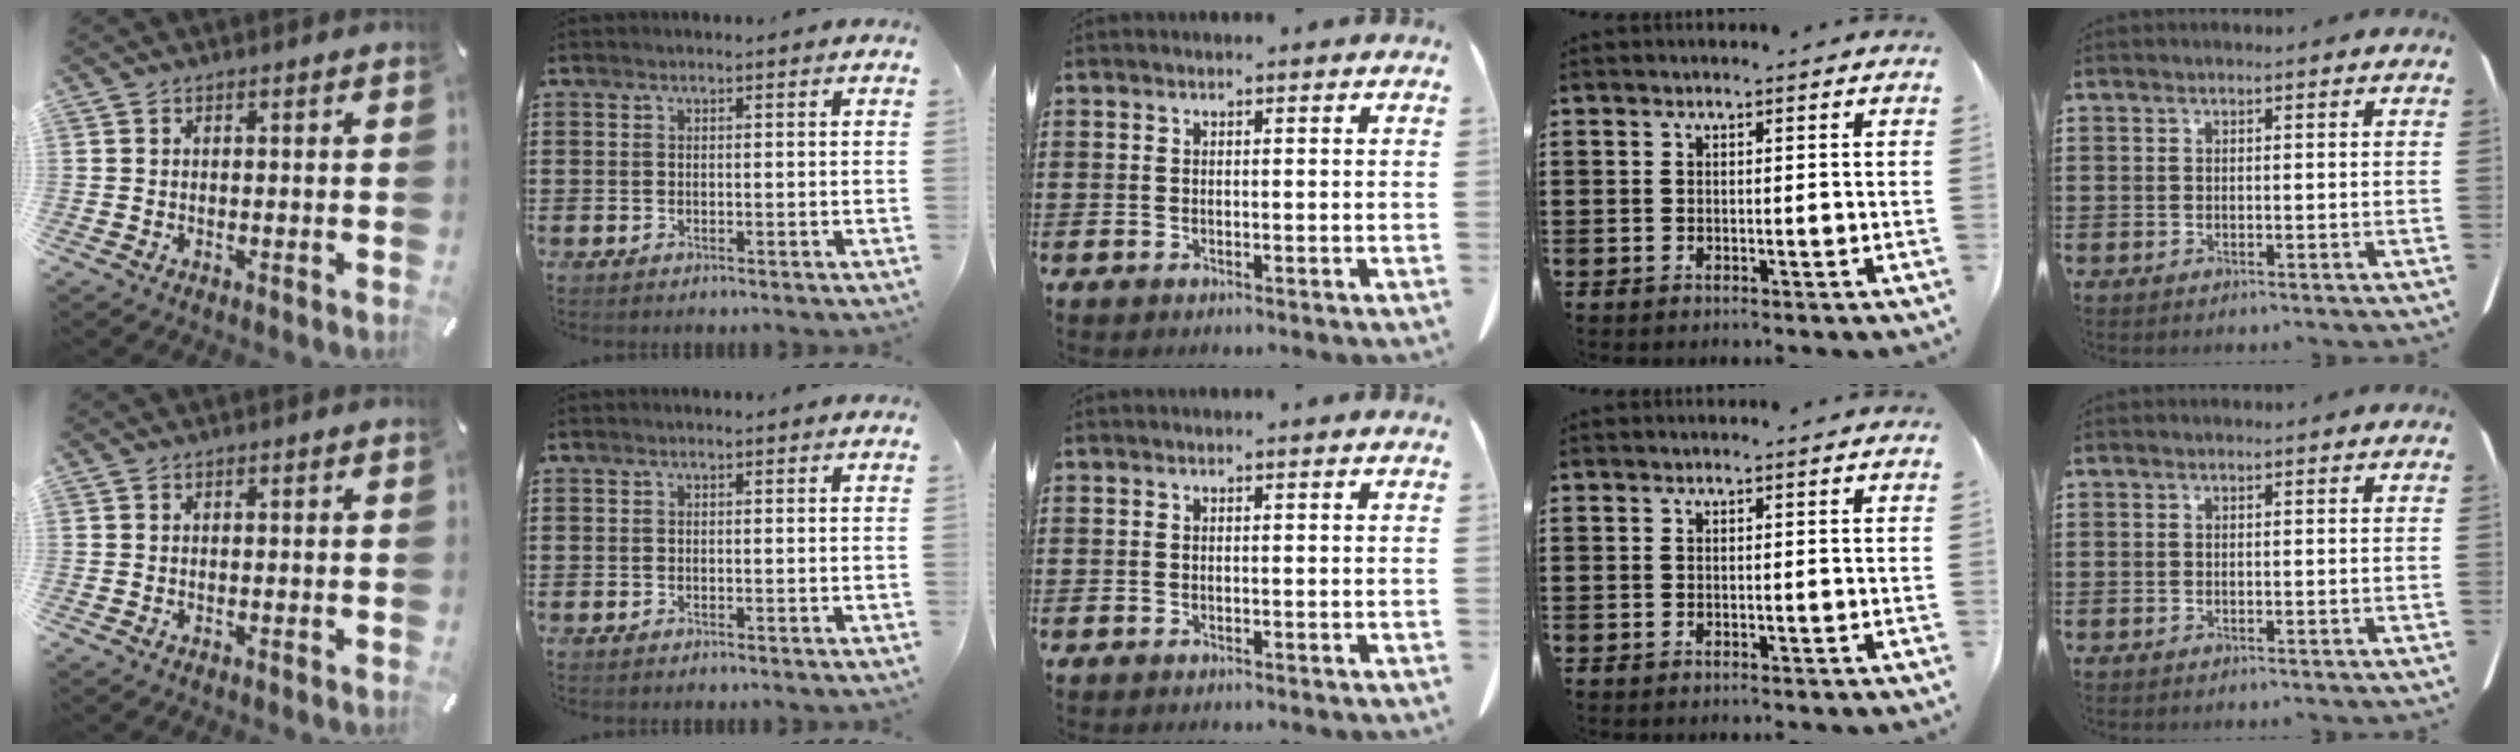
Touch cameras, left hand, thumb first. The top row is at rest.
{}